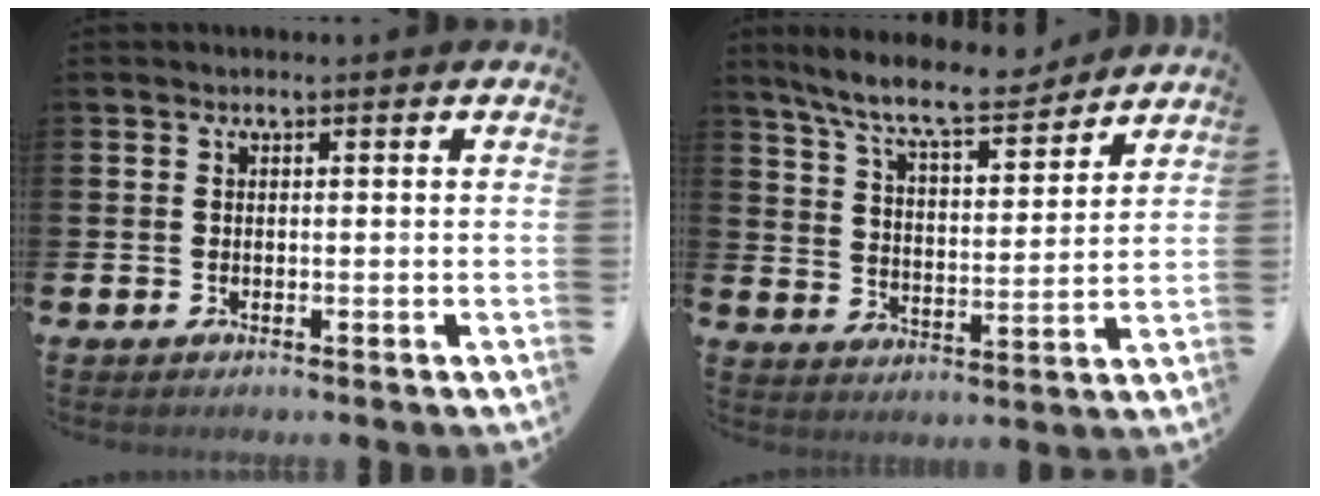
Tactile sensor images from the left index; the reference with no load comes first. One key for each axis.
{"total": 9.8, "fx": 8.8, "fy": 1.6, "fz": 4.1, "tx": -0.108, "ty": -0.049, "tz": 0.154}